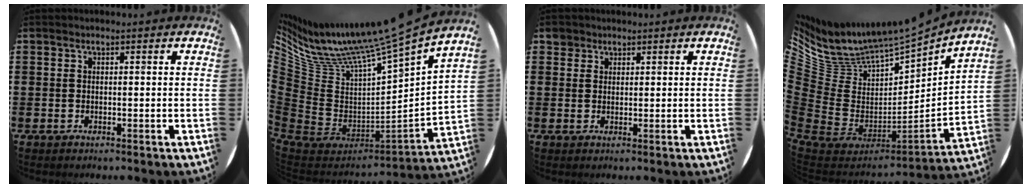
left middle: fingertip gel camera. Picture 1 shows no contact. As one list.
[{"total": 10.6, "force": [8.9, 0.7, 5.9], "torque": [-0.143, -0.085, 0.138]}, {"total": 1.7, "force": [1.3, 1.0, 0.0], "torque": [0.006, 0.001, 0.025]}, {"total": 7.0, "force": [6.2, 2.9, 1.1], "torque": [-0.080, -0.080, 0.102]}]